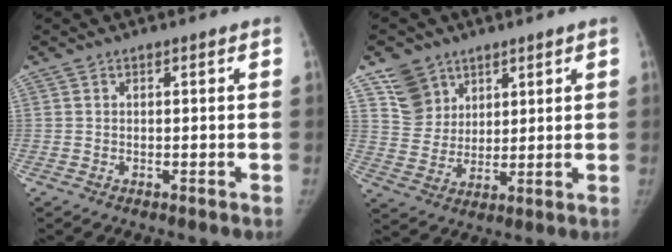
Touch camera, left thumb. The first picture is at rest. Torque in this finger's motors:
{"motor_torque": [-0.12, 0.21, -0.14, 0.31, -0.04]}